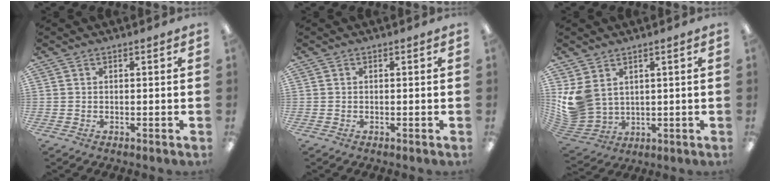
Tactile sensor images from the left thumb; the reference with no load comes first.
{"total": 0.0}
{"total": 9.3, "force": [3.5, 7.1, 5.0], "torque": [-0.121, -0.015, 0.072]}